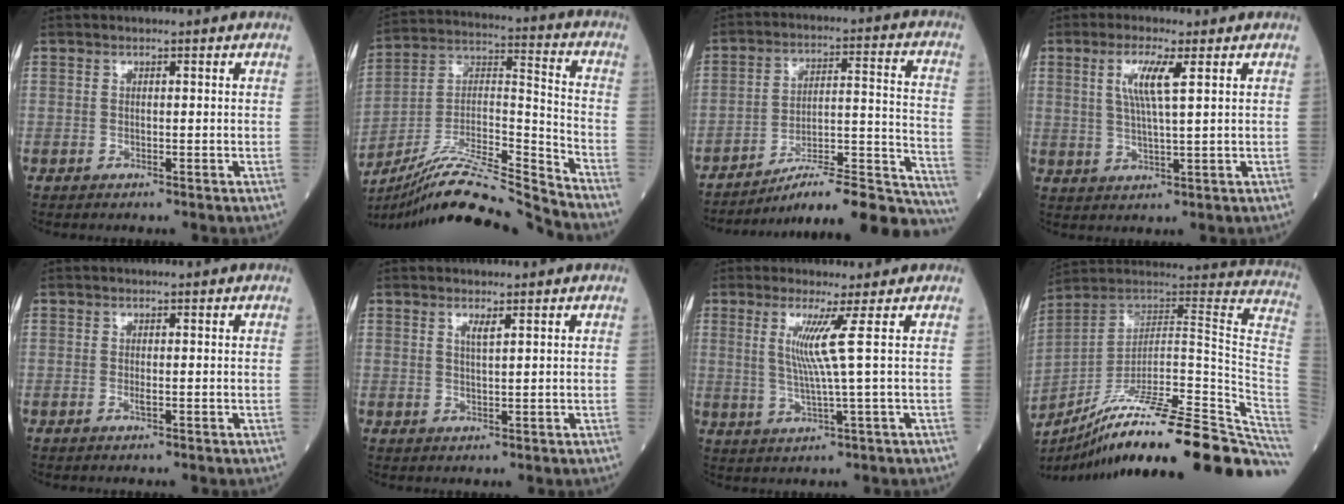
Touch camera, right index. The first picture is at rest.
{"total": 18.5, "force": [-17.4, -1.4, 6.3], "torque": [-0.125, 0.029, -0.306]}
{"total": 22.7, "force": [-20.6, 2.0, 9.2], "torque": [-0.065, 0.034, -0.295]}
{"total": 5.7, "force": [2.0, 0.1, 5.3], "torque": [-0.107, 0.001, 0.041]}
{"total": 0.6, "force": [-0.1, 0.0, 0.6], "torque": [-0.016, -0.002, -0.002]}
{"total": 1.5, "force": [0.9, 0.0, 1.2], "torque": [-0.024, -0.005, 0.017]}
{"total": 5.2, "force": [1.5, -2.0, 4.5], "torque": [-0.094, -0.009, 0.035]}
{"total": 33.0, "force": [-23.5, 2.2, 23.0], "torque": [-0.222, 0.001, -0.348]}